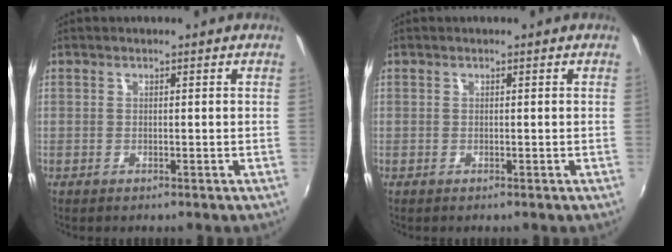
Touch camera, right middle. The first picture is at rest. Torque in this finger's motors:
{"motor_torque": [0.00, 0.00, 0.00, 0.00]}